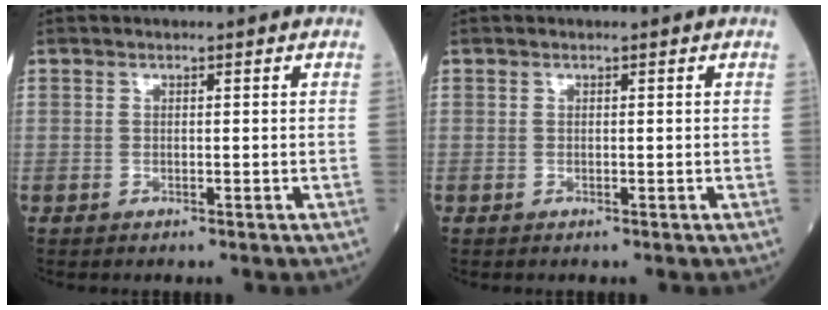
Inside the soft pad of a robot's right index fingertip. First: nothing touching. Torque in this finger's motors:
{"motor_torque": [0.00, 0.00, 0.00, -0.01]}